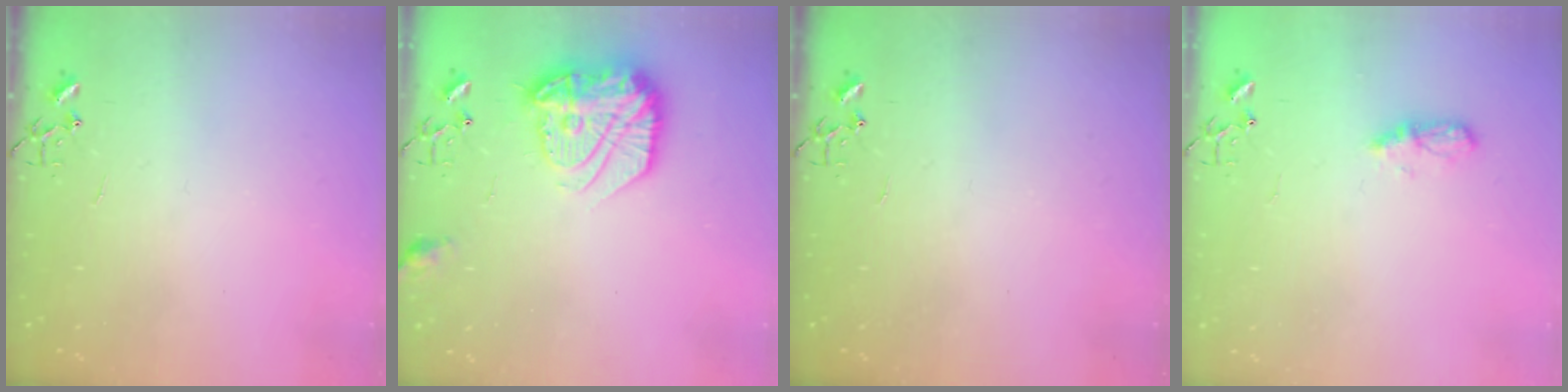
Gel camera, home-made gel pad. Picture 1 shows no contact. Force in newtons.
{"total": 18.4, "press": 18.3, "slide": 1.4}
{"total": 0.0}
{"total": 5.1, "press": 5.1, "slide": 0.5}